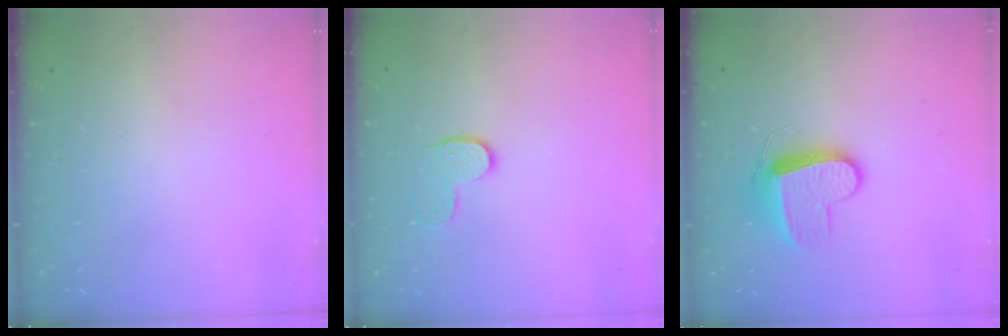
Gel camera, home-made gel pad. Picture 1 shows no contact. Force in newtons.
{"total": 6.8, "press": 6.8, "slide": 0.2}
{"total": 9.4, "press": 9.4, "slide": 0.2}